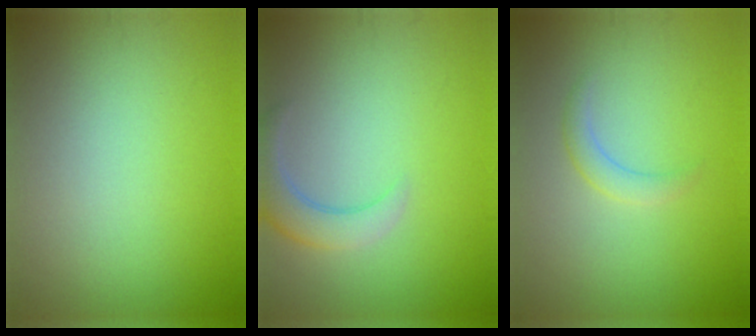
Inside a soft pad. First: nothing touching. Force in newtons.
{"total": 3.4, "press": 3.4, "slide": 0.4}
{"total": 1.5, "press": 1.5, "slide": 0.0}